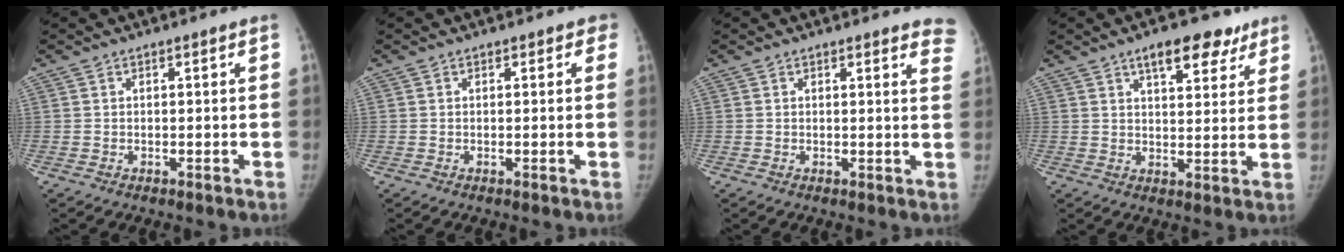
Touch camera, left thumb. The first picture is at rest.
{"total": 1.2, "force": [0.7, 0.9, 0.4], "torque": [0.019, 0.002, 0.000]}
{"total": 5.8, "force": [5.2, 1.5, 1.9], "torque": [0.011, -0.023, 0.032]}
{"total": 9.7, "force": [6.1, 4.4, 6.1], "torque": [-0.055, -0.022, 0.087]}